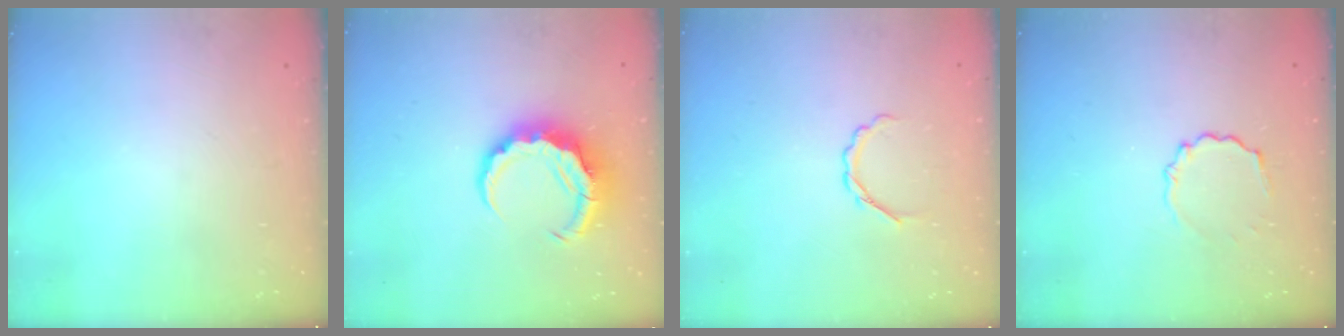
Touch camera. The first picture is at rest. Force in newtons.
{"total": 8.7, "press": 8.6, "slide": 1.4}
{"total": 3.0, "press": 2.8, "slide": 0.9}
{"total": 4.2, "press": 4.1, "slide": 1.0}